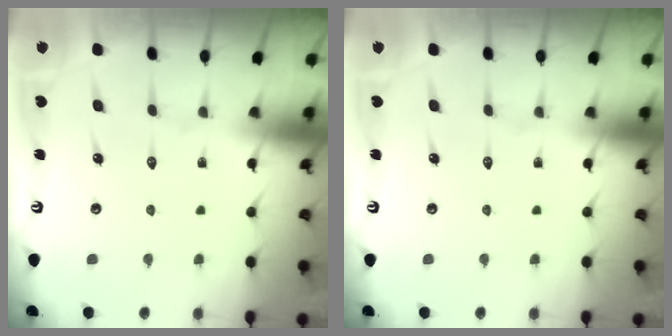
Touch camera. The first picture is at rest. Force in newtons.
{"total": 0.0}